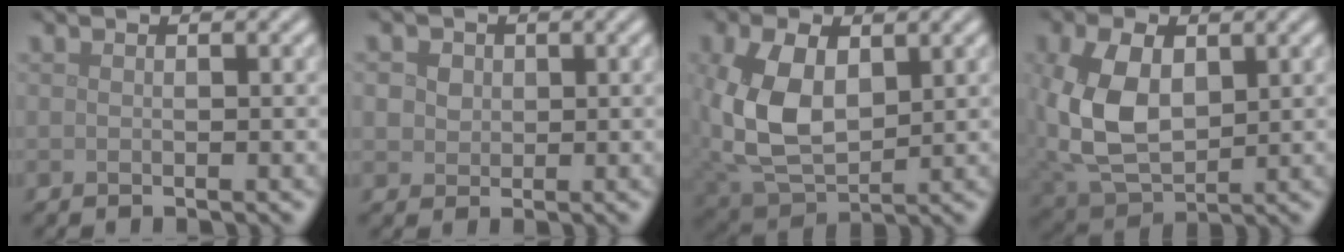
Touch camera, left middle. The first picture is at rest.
{"total": 3.7, "force": [1.5, 2.9, 1.8], "torque": [-0.031, 0.013, 0.016]}
{"total": 8.3, "force": [1.0, 5.2, 6.3], "torque": [-0.158, -0.006, 0.025]}
{"total": 8.5, "force": [0.8, 5.5, 6.4], "torque": [-0.163, -0.005, 0.022]}